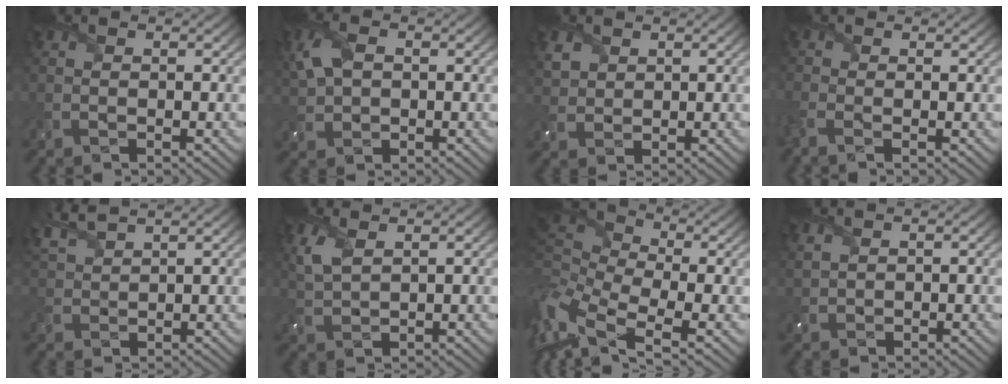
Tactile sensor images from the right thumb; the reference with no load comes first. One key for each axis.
{"total": 5.7, "fx": 1.4, "fy": 3.7, "fz": 4.1, "tx": -0.108, "ty": 0.009, "tz": 0.023}
{"total": 3.0, "fx": 1.7, "fy": 2.2, "fz": 1.0, "tx": -0.037, "ty": -0.002, "tz": 0.039}
{"total": 2.1, "fx": -1.6, "fy": 0.8, "fz": 1.2, "tx": -0.038, "ty": -0.007, "tz": -0.043}
{"total": 4.9, "fx": 4.0, "fy": 1.3, "fz": 2.6, "tx": -0.076, "ty": 0.020, "tz": 0.089}
{"total": 4.3, "fx": 2.3, "fy": 2.0, "fz": 3.0, "tx": -0.092, "ty": 0.002, "tz": 0.052}
{"total": 10.6, "fx": -0.9, "fy": 5.9, "fz": 8.7, "tx": -0.238, "ty": -0.003, "tz": -0.018}
{"total": 2.0, "fx": 1.3, "fy": 1.3, "fz": 0.9, "tx": -0.033, "ty": 0.000, "tz": 0.033}